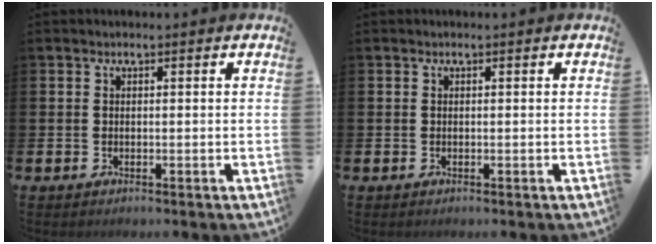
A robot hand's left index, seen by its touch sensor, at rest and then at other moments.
{"total": 0.0}